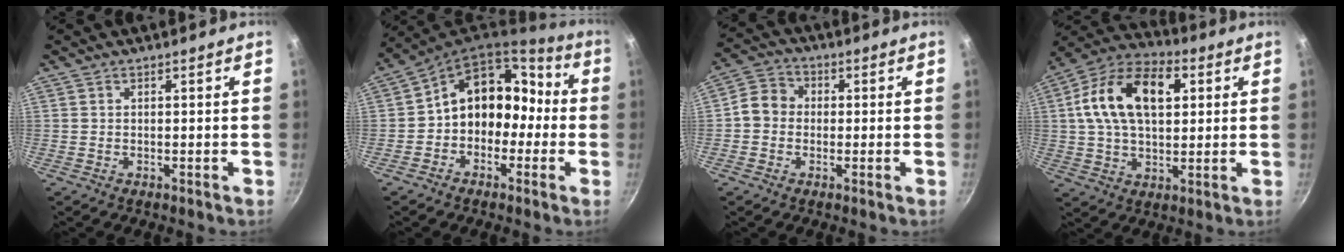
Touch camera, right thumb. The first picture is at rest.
{"total": 14.6, "force": [-1.5, 10.7, 9.8], "torque": [-0.101, 0.055, -0.038]}
{"total": 6.2, "force": [-0.5, 5.5, 2.9], "torque": [-0.034, 0.021, -0.022]}
{"total": 18.1, "force": [4.1, 10.7, 14.0], "torque": [-0.234, 0.016, 0.065]}